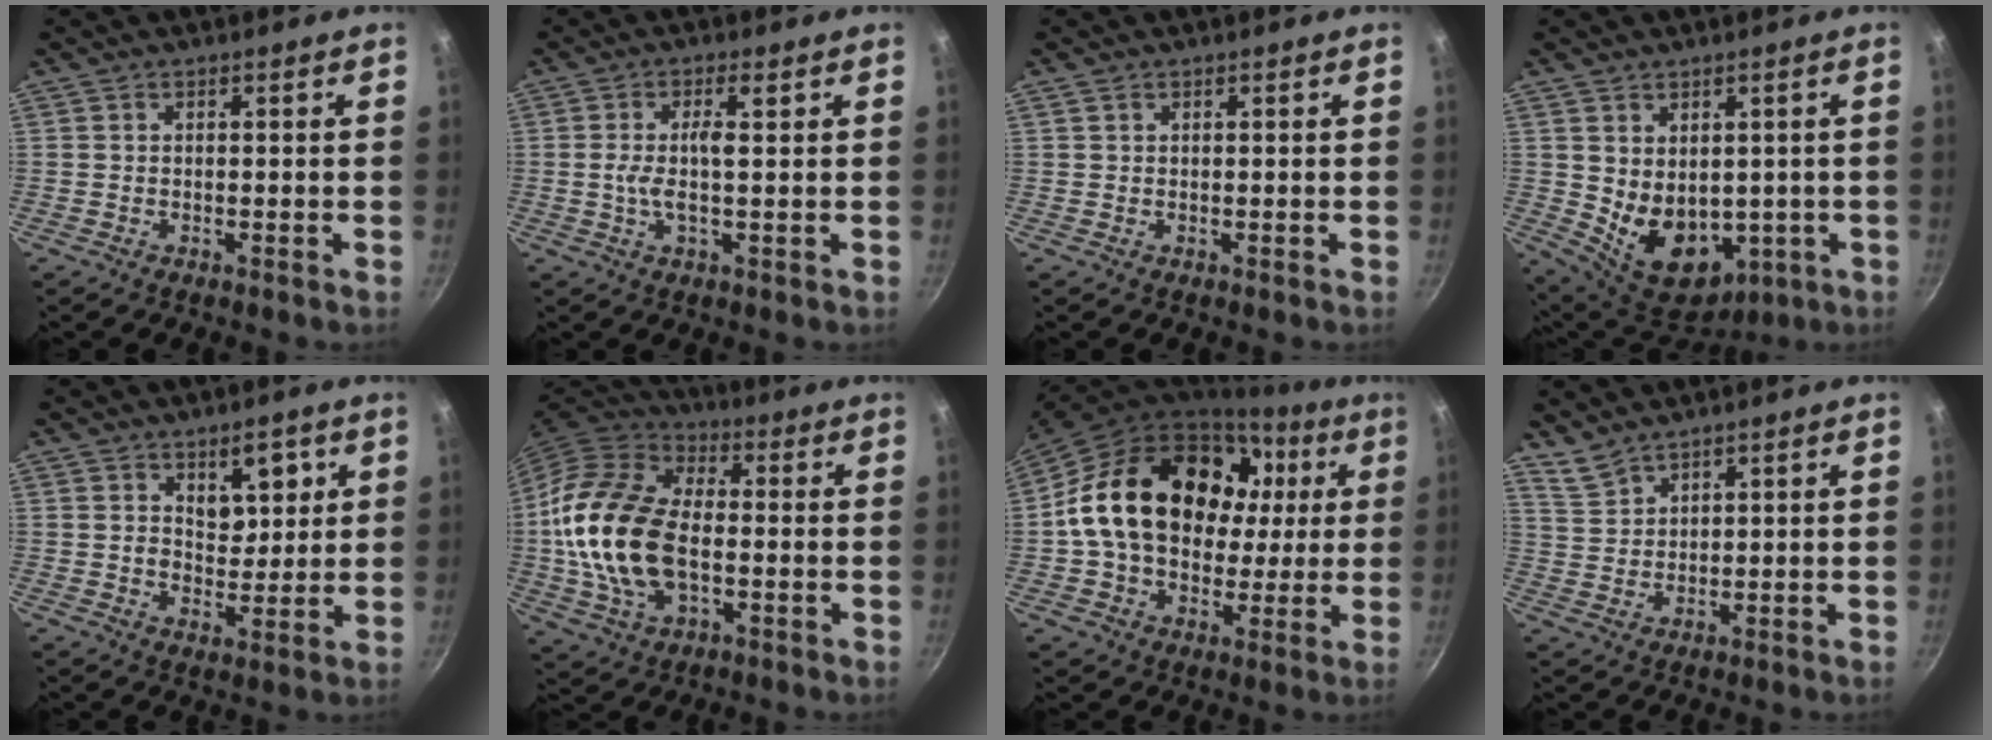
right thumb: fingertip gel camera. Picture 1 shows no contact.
{"total": 5.0, "force": [0.6, 1.3, 4.8], "torque": [-0.095, 0.005, 0.010]}
{"total": 0.6, "force": [0.4, 0.4, 0.2], "torque": [-0.004, 0.001, 0.007]}
{"total": 12.3, "force": [-0.2, 8.9, 8.5], "torque": [-0.107, -0.023, 0.030]}
{"total": 7.0, "force": [3.0, 4.5, 4.4], "torque": [-0.021, -0.022, 0.045]}
{"total": 20.8, "force": [-1.5, 12.8, 16.4], "torque": [-0.306, 0.025, -0.034]}
{"total": 25.6, "force": [4.4, 18.5, 17.2], "torque": [-0.278, 0.030, 0.076]}
{"total": 3.8, "force": [3.5, 1.2, 0.9], "torque": [-0.019, -0.012, 0.081]}